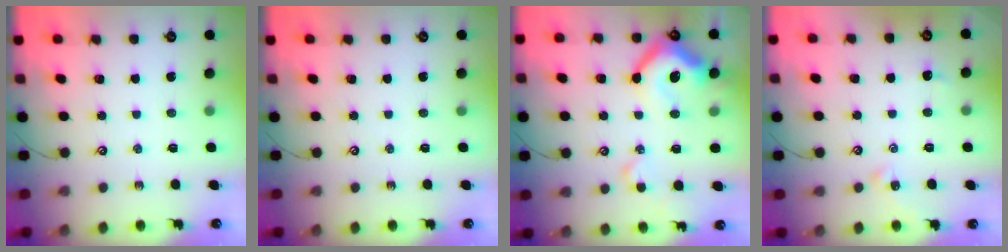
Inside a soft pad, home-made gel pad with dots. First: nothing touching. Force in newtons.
{"total": 0.0}
{"total": 14.1, "press": 13.9, "slide": 2.3}
{"total": 2.3, "press": 2.2, "slide": 0.6}